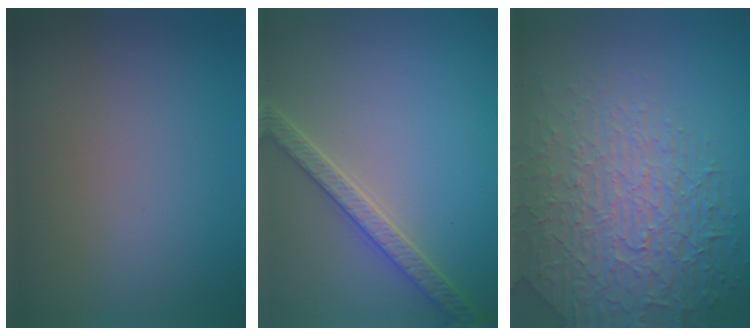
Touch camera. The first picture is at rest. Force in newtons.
{"total": 3.6, "press": 3.2, "slide": 1.6}
{"total": 6.5, "press": 5.3, "slide": 3.7}